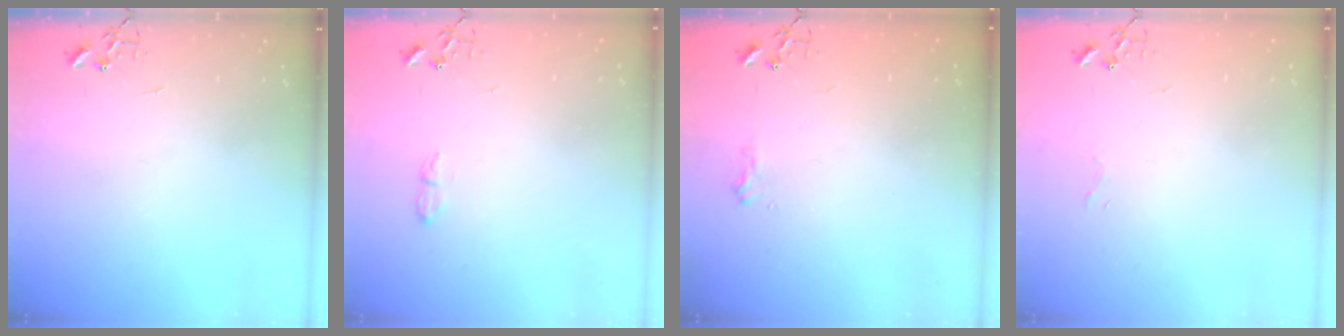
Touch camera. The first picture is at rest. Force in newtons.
{"total": 5.8, "press": 5.7, "slide": 0.7}
{"total": 7.8, "press": 7.8, "slide": 0.6}
{"total": 3.4, "press": 3.4, "slide": 0.3}